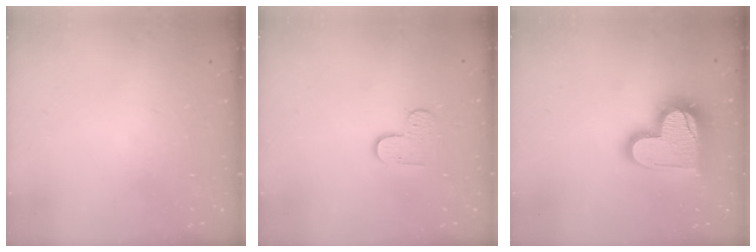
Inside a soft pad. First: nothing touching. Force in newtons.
{"total": 3.8, "press": 3.8, "slide": 0.4}
{"total": 17.0, "press": 16.9, "slide": 1.3}